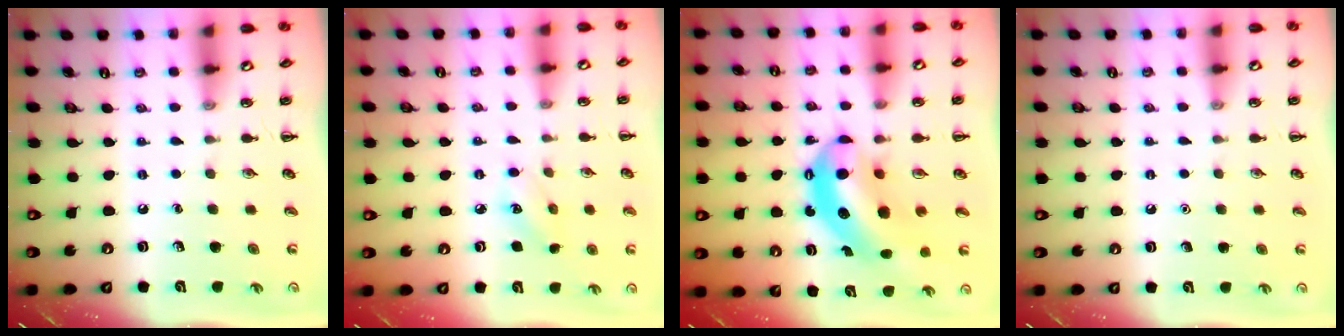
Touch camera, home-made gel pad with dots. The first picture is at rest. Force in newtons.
{"total": 5.2, "press": 5.0, "slide": 1.4}
{"total": 11.1, "press": 10.7, "slide": 2.9}
{"total": 1.6, "press": 1.5, "slide": 0.1}